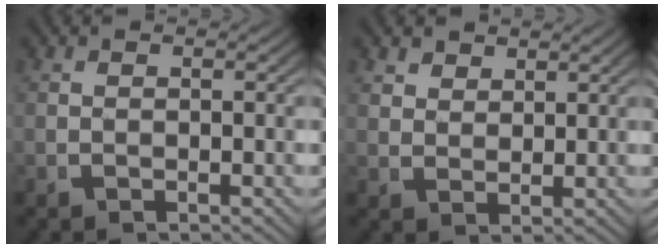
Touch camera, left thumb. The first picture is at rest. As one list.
[{"total": 2.7, "force": [2.4, 0.9, 0.7], "torque": [-0.005, 0.000, 0.050]}]